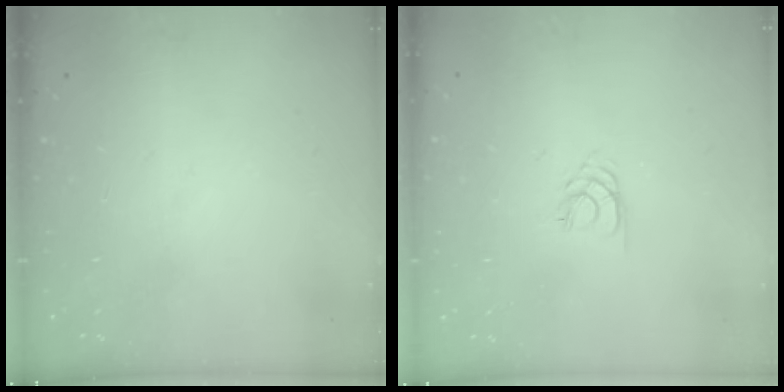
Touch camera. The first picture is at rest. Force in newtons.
{"total": 2.4, "press": 2.4, "slide": 0.3}